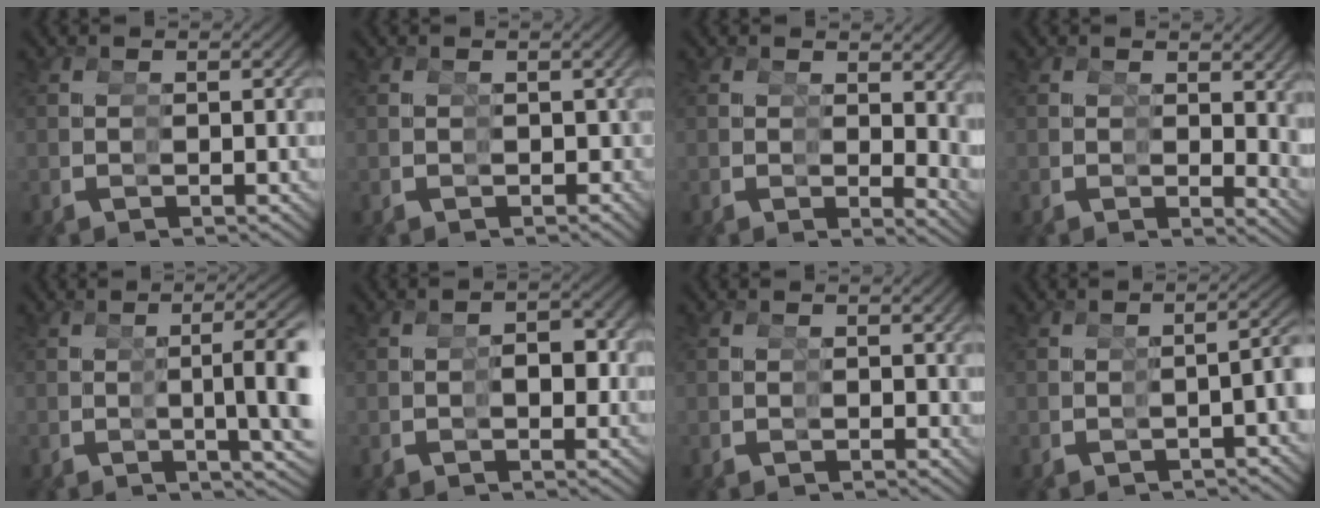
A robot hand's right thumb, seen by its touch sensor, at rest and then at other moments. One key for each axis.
{"total": 1.7, "fx": -0.1, "fy": 1.6, "fz": 0.4, "tx": 0.002, "ty": -0.010, "tz": 0.001}
{"total": 2.7, "fx": 1.1, "fy": 1.5, "fz": 1.9, "tx": 0.002, "ty": -0.007, "tz": 0.013}
{"total": 2.0, "fx": 1.2, "fy": 1.1, "fz": 1.2, "tx": 0.009, "ty": -0.002, "tz": 0.012}
{"total": 6.9, "fx": 0.1, "fy": 1.7, "fz": 6.6, "tx": -0.083, "ty": 0.006, "tz": -0.001}
{"total": 2.8, "fx": -0.1, "fy": 1.7, "fz": 2.2, "tx": -0.021, "ty": -0.003, "tz": -0.003}
{"total": 0.7, "fx": 0.5, "fy": 0.5, "fz": 0.0, "tx": 0.008, "ty": 0.001, "tz": 0.003}
{"total": 4.2, "fx": -0.7, "fy": 1.7, "fz": 3.7, "tx": -0.044, "ty": 0.010, "tz": -0.010}